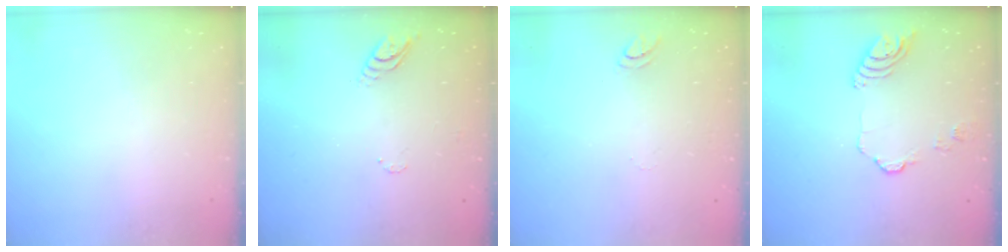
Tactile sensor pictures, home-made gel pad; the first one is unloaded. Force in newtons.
{"total": 4.6, "press": 4.6, "slide": 0.5}
{"total": 4.9, "press": 4.9, "slide": 0.5}
{"total": 8.9, "press": 8.8, "slide": 1.0}